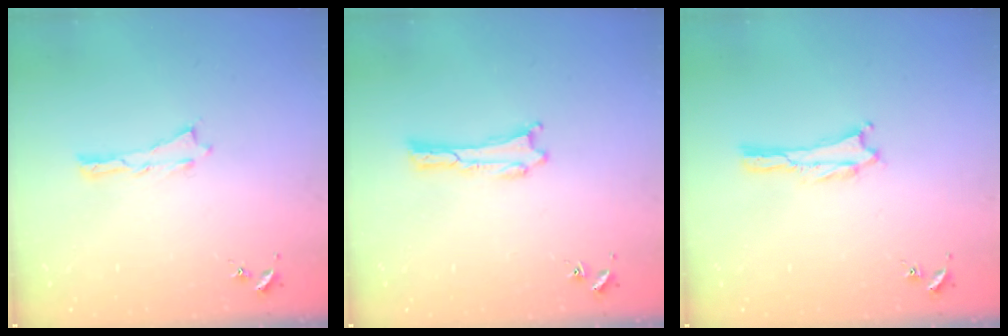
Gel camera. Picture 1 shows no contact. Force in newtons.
{"total": 0.0}
{"total": 0.0}